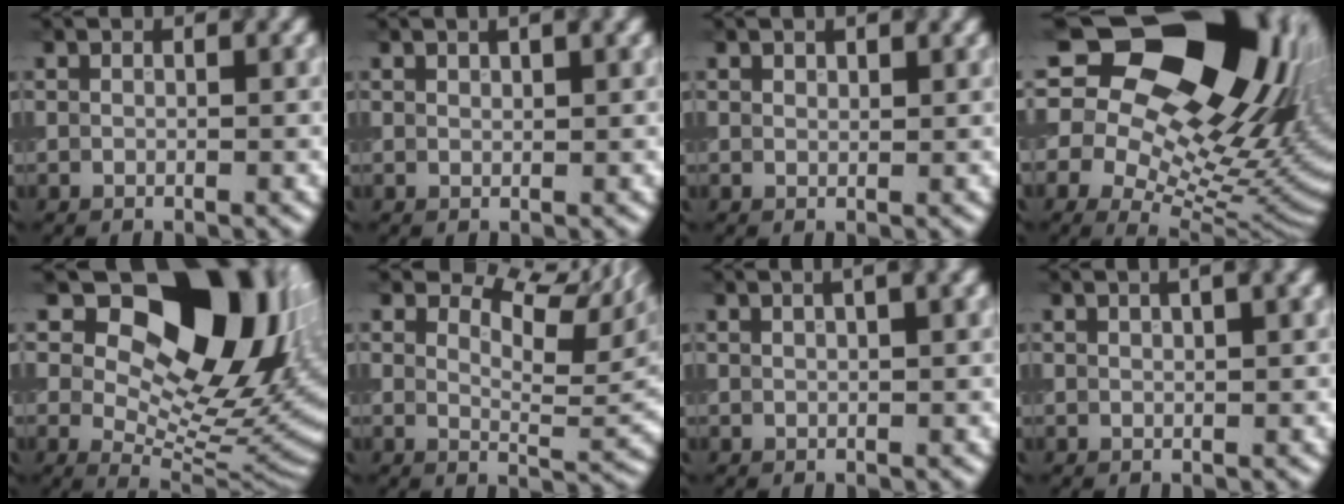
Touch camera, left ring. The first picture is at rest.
{"total": 1.8, "force": [1.2, 0.4, 1.3], "torque": [-0.015, 0.004, 0.019]}
{"total": 1.0, "force": [0.8, 0.4, 0.5], "torque": [-0.008, 0.002, 0.015]}
{"total": 22.5, "force": [9.3, 14.5, 14.5], "torque": [-0.249, 0.063, 0.158]}
{"total": 15.5, "force": [6.1, 9.1, 11.0], "torque": [-0.122, 0.006, 0.098]}
{"total": 7.5, "force": [4.9, 2.7, 5.1], "torque": [-0.071, 0.005, 0.078]}
{"total": 2.9, "force": [1.4, 0.9, 2.3], "torque": [-0.019, 0.003, 0.015]}
{"total": 2.5, "force": [1.3, 0.5, 2.0], "torque": [-0.023, 0.005, 0.019]}